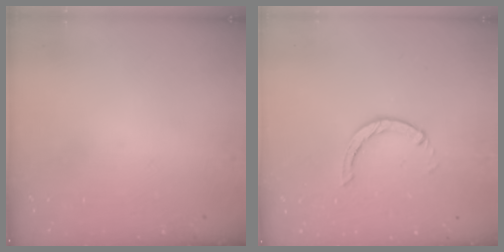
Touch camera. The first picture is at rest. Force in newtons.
{"total": 1.0, "press": 0.9, "slide": 0.3}